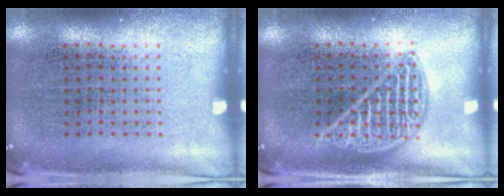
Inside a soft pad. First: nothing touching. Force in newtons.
{"total": 2.3, "press": 2.3, "slide": 0.2}